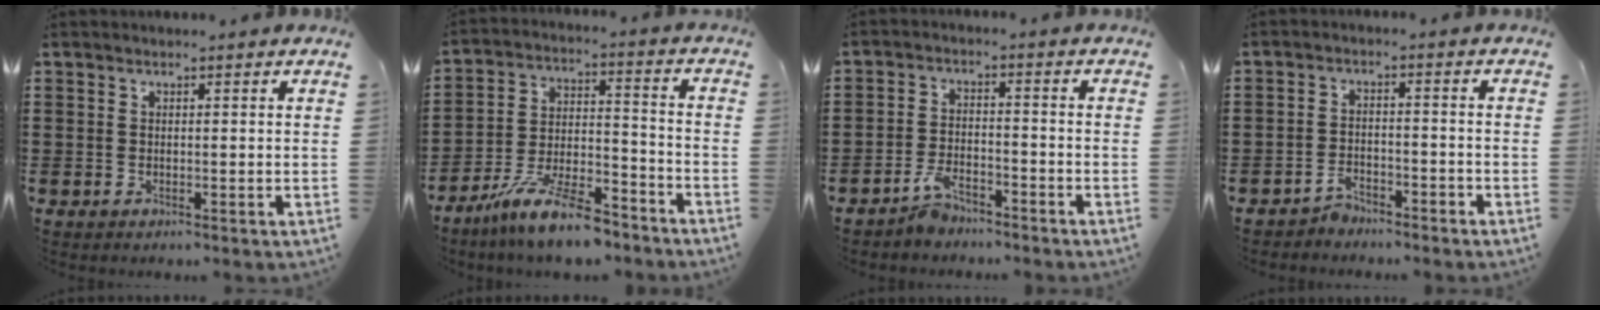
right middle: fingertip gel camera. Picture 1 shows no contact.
{"total": 11.1, "force": [-9.2, 1.6, 6.1], "torque": [-0.122, 0.018, -0.178]}
{"total": 3.9, "force": [-3.3, 1.2, 1.5], "torque": [-0.034, 0.010, -0.066]}
{"total": 2.9, "force": [-2.9, 0.7, 0.2], "torque": [-0.011, 0.004, -0.060]}